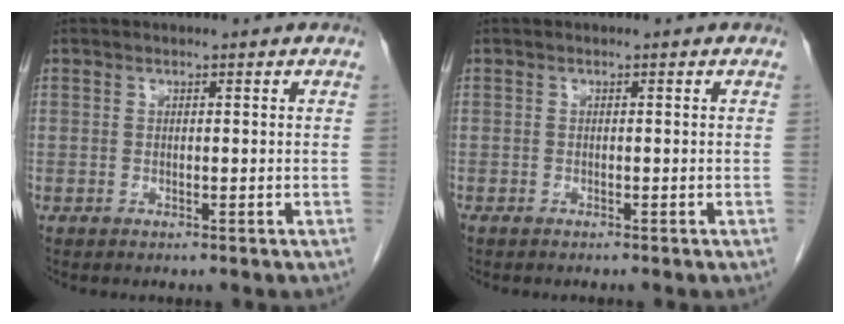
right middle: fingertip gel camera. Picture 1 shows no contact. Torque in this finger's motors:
{"motor_torque": [0.03, 0.00, 0.03, 0.00]}